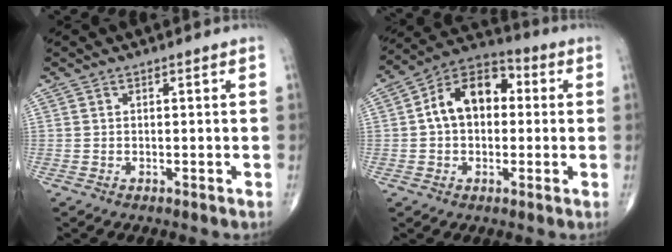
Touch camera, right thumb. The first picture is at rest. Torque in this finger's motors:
{"motor_torque": [1.21, 1.45, 1.32, 0.15, 0.14]}